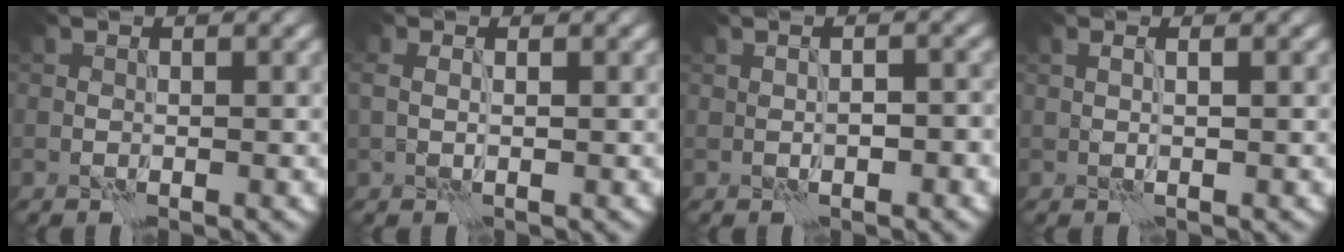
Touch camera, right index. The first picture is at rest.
{"total": 1.5, "force": [0.3, 0.7, 1.3], "torque": [-0.029, 0.003, 0.006]}
{"total": 2.8, "force": [-0.1, 1.5, 2.4], "torque": [-0.016, 0.007, -0.002]}
{"total": 1.2, "force": [0.5, 0.3, 1.1], "torque": [-0.016, -0.006, 0.003]}